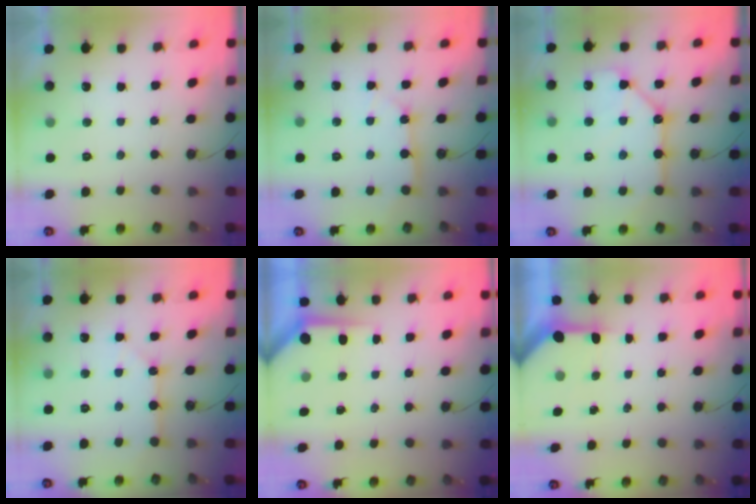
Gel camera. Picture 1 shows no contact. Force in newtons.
{"total": 3.6, "press": 3.6, "slide": 0.4}
{"total": 11.7, "press": 11.7, "slide": 0.9}
{"total": 2.5, "press": 2.5, "slide": 0.2}
{"total": 3.6, "press": 3.6, "slide": 0.3}
{"total": 3.3, "press": 3.3, "slide": 0.2}